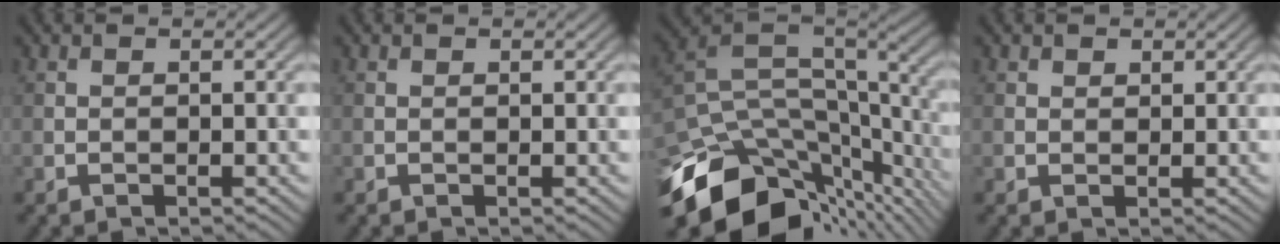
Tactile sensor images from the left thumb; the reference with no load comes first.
{"total": 0.0}
{"total": 14.4, "force": [-7.3, 7.9, 9.6], "torque": [-0.210, -0.019, -0.119]}
{"total": 1.2, "force": [0.8, 0.9, 0.2], "torque": [-0.003, -0.002, 0.014]}